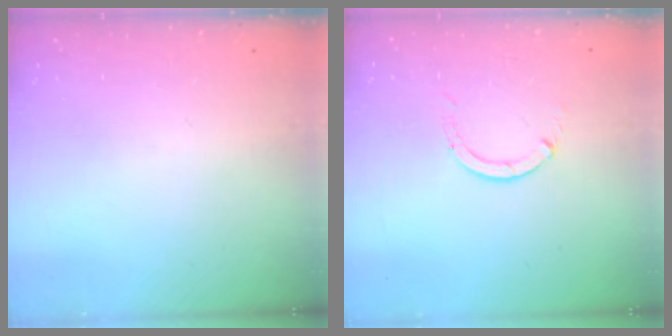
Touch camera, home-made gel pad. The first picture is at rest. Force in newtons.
{"total": 0.0}